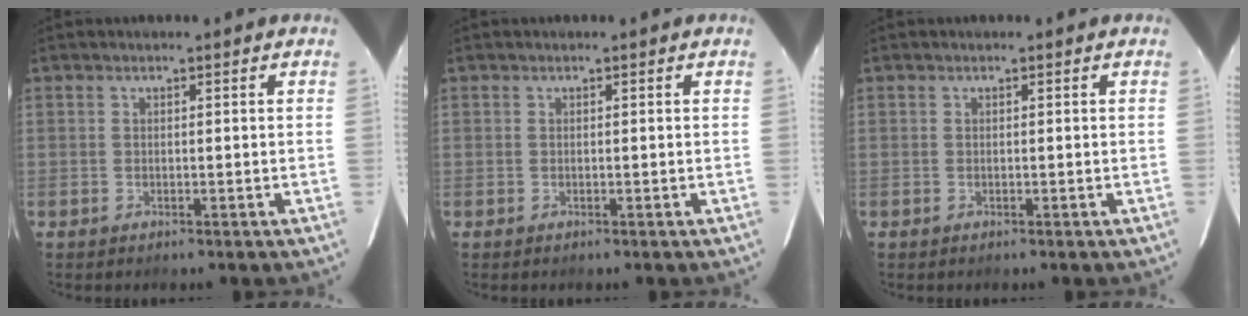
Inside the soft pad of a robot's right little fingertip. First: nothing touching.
{"total": 0.0}
{"total": 0.0}